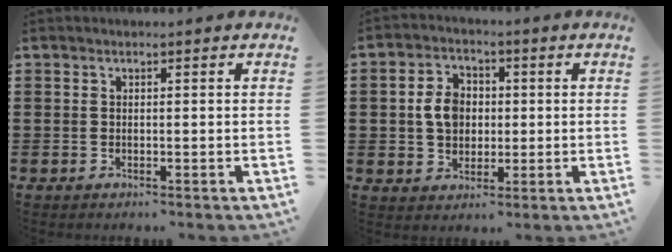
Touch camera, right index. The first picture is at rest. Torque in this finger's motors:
{"motor_torque": [0.27, 0.22, 0.48, 0.12]}